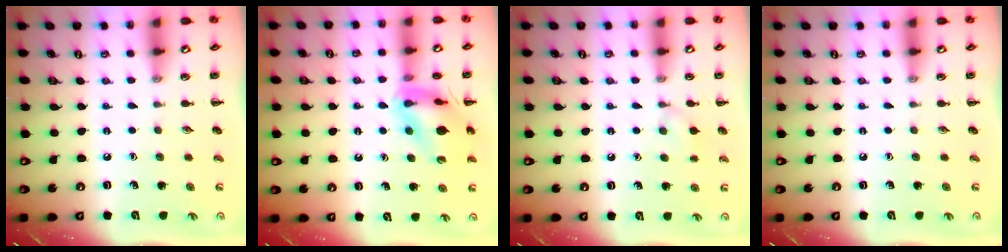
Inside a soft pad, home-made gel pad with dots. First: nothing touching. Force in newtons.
{"total": 13.7, "press": 13.5, "slide": 1.9}
{"total": 6.7, "press": 6.3, "slide": 2.3}
{"total": 0.0}